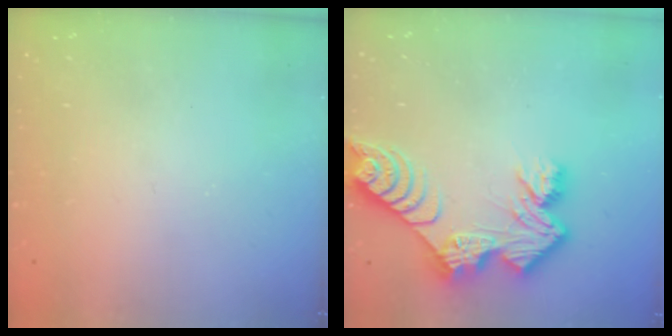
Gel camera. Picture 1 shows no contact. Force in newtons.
{"total": 11.9, "press": 11.8, "slide": 1.0}